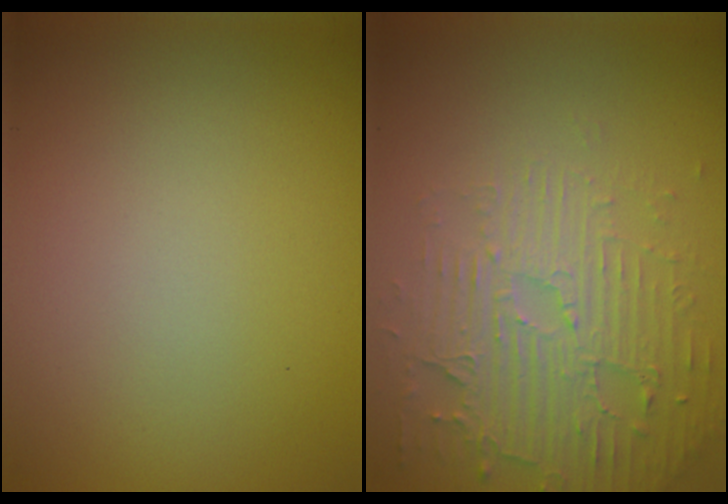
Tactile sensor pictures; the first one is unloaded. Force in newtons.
{"total": 4.3, "press": 3.7, "slide": 2.1}